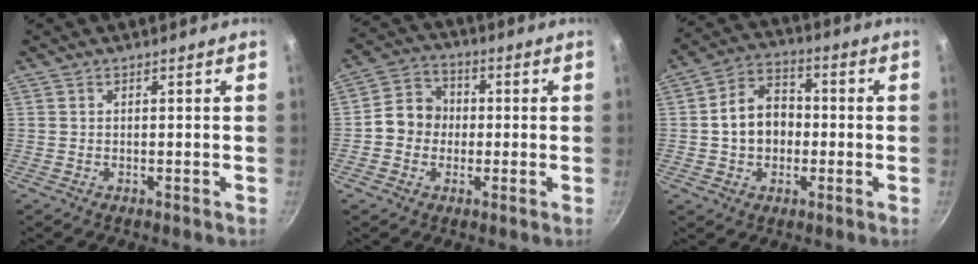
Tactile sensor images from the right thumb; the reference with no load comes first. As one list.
[{"total": 8.1, "force": [-0.6, 7.2, 3.6], "torque": [-0.027, 0.021, -0.029]}, {"total": 10.7, "force": [-0.5, 8.3, 6.8], "torque": [-0.083, 0.026, -0.018]}]